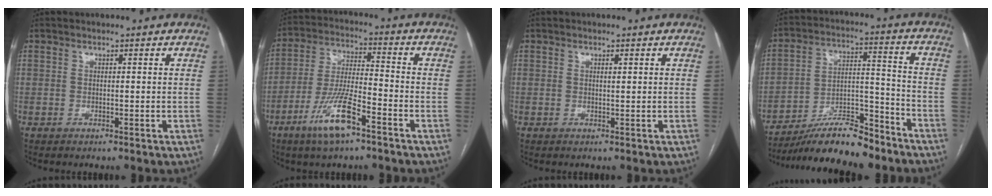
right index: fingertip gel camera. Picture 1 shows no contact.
{"total": 10.9, "force": [-6.3, 1.9, 8.7], "torque": [-0.178, -0.011, -0.117]}
{"total": 0.6, "force": [0.3, 0.1, 0.5], "torque": [-0.012, 0.000, 0.005]}
{"total": 14.4, "force": [-12.4, 2.9, 6.7], "torque": [-0.105, 0.022, -0.211]}